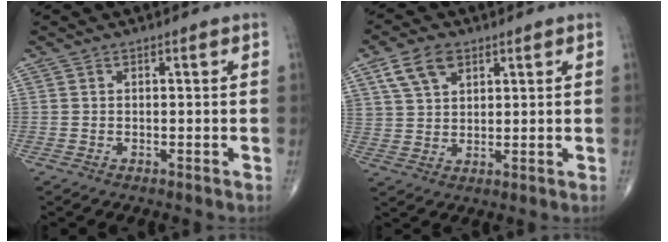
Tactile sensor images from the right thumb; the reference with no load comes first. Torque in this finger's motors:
{"motor_torque": [-0.35, 0.70, 0.88, 0.91, 0.08]}